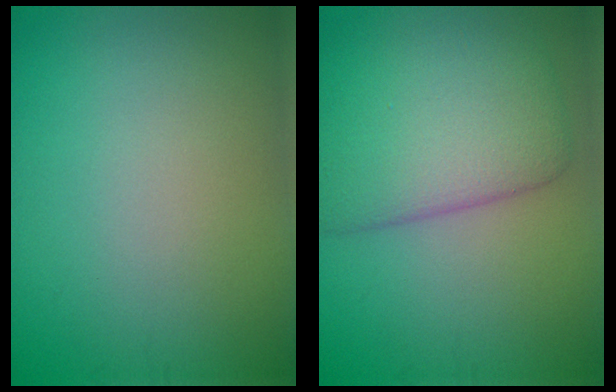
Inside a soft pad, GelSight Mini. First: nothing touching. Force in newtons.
{"total": 7.7, "press": 7.7, "slide": 0.2}